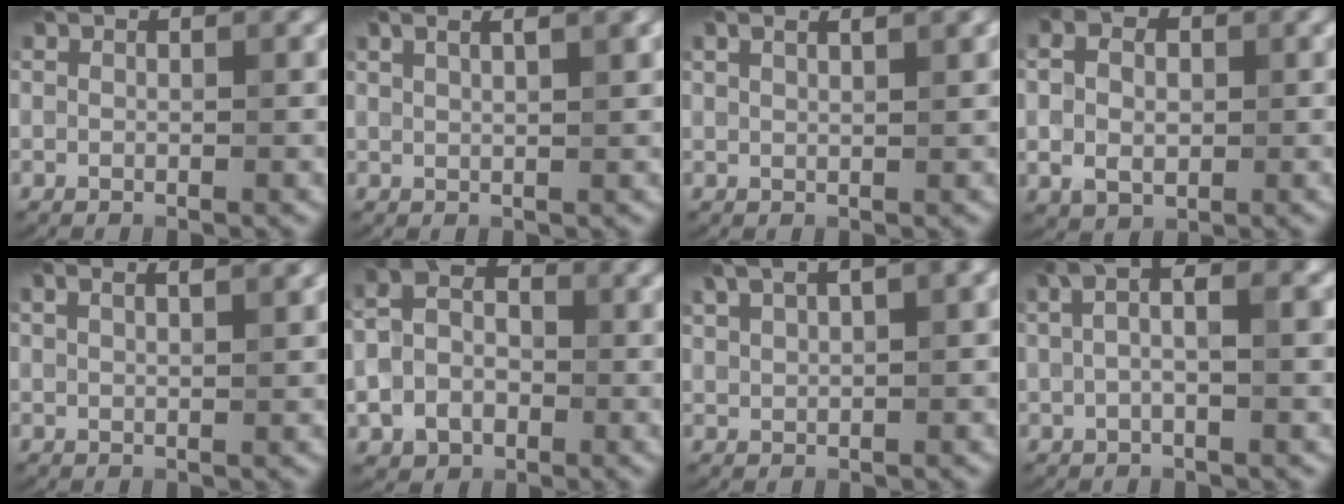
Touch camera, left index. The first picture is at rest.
{"total": 4.1, "force": [2.2, 1.6, 3.0], "torque": [-0.017, 0.020, 0.006]}
{"total": 2.3, "force": [1.4, 0.6, 1.7], "torque": [-0.021, 0.002, 0.018]}
{"total": 4.7, "force": [0.2, 3.5, 3.2], "torque": [-0.062, 0.007, -0.001]}
{"total": 2.9, "force": [1.8, 1.0, 2.0], "torque": [-0.015, 0.007, 0.011]}
{"total": 5.6, "force": [-1.0, 4.4, 3.3], "torque": [-0.075, -0.005, -0.026]}
{"total": 6.6, "force": [4.1, 2.2, 4.6], "torque": [-0.093, 0.027, 0.064]}
{"total": 4.5, "force": [1.0, 1.5, 4.1], "torque": [-0.073, 0.020, 0.008]}